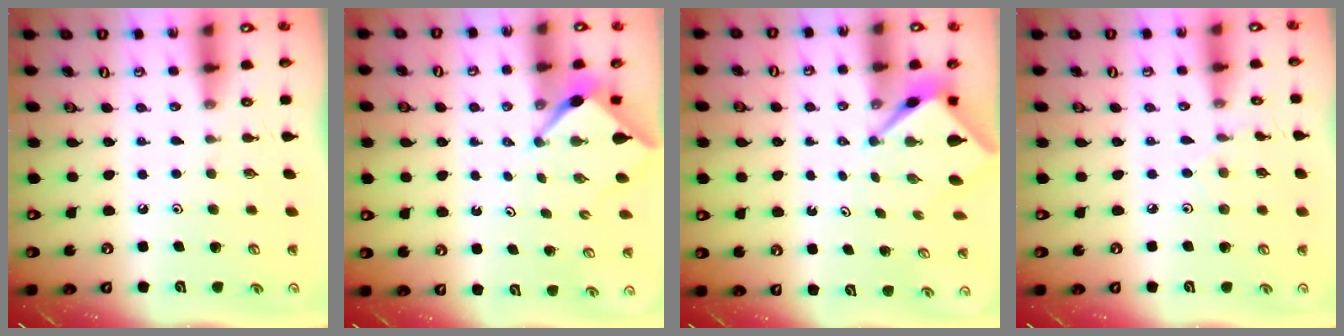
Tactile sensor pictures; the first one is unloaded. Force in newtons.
{"total": 2.4, "press": 2.4, "slide": 0.3}
{"total": 3.0, "press": 3.0, "slide": 0.1}
{"total": 2.2, "press": 2.2, "slide": 0.4}